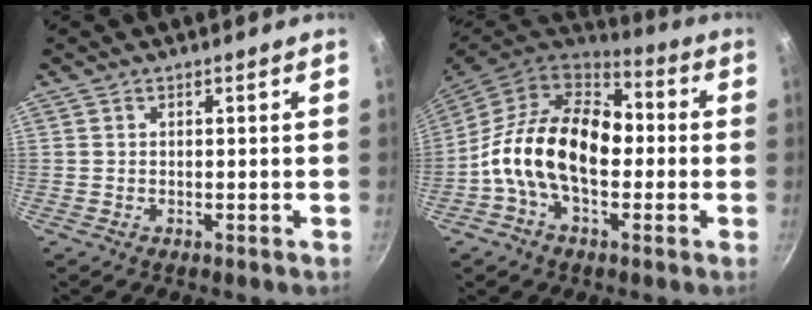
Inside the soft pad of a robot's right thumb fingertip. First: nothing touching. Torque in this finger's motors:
{"motor_torque": [2.51, 2.50, 1.40, -1.37, 0.33]}